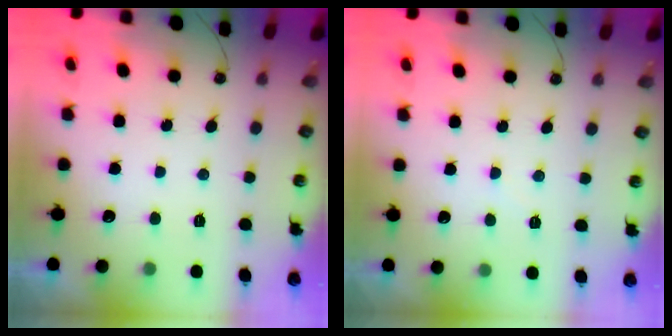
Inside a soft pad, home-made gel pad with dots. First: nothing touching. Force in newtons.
{"total": 2.5, "press": 2.5, "slide": 0.4}